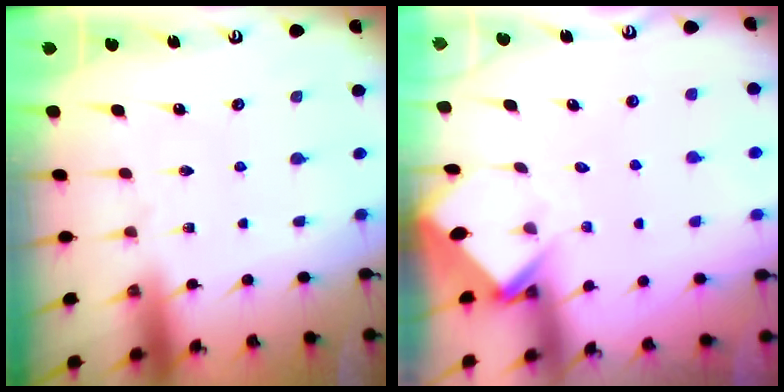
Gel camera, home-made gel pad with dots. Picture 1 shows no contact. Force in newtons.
{"total": 3.6, "press": 3.6, "slide": 0.2}